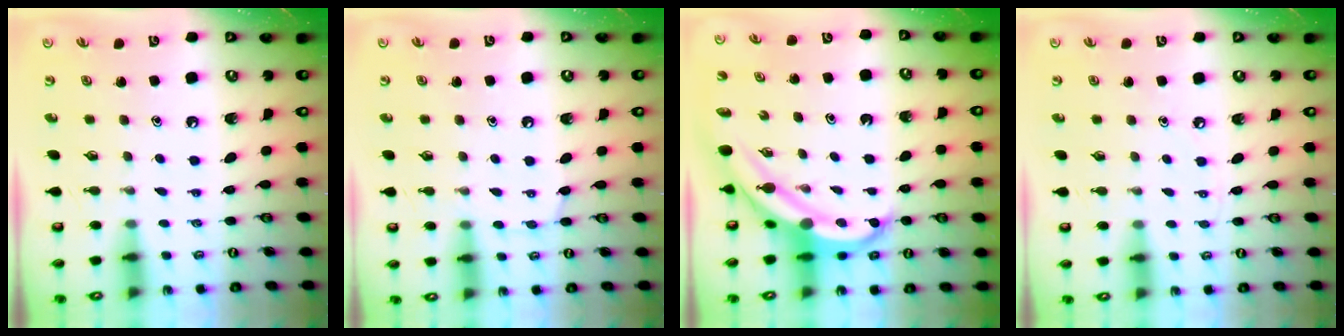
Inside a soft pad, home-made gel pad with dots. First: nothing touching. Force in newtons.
{"total": 7.2, "press": 7.2, "slide": 0.6}
{"total": 6.4, "press": 6.3, "slide": 0.8}
{"total": 3.7, "press": 3.6, "slide": 0.9}